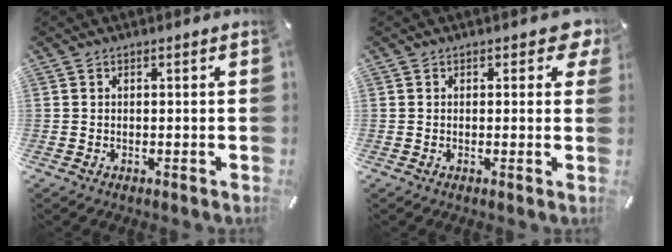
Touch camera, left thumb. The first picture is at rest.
{"total": 3.6, "force": [1.3, 2.0, 2.6], "torque": [-0.024, -0.003, 0.016]}